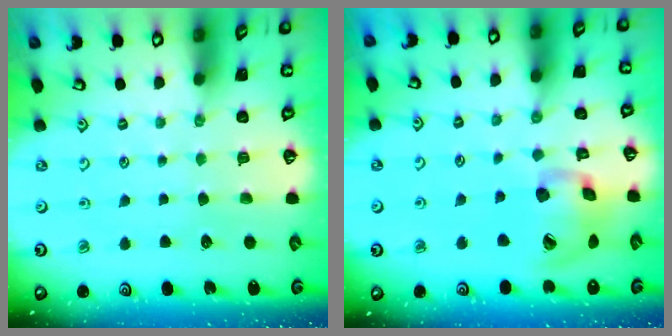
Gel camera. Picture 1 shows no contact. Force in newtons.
{"total": 15.7, "press": 15.5, "slide": 2.4}